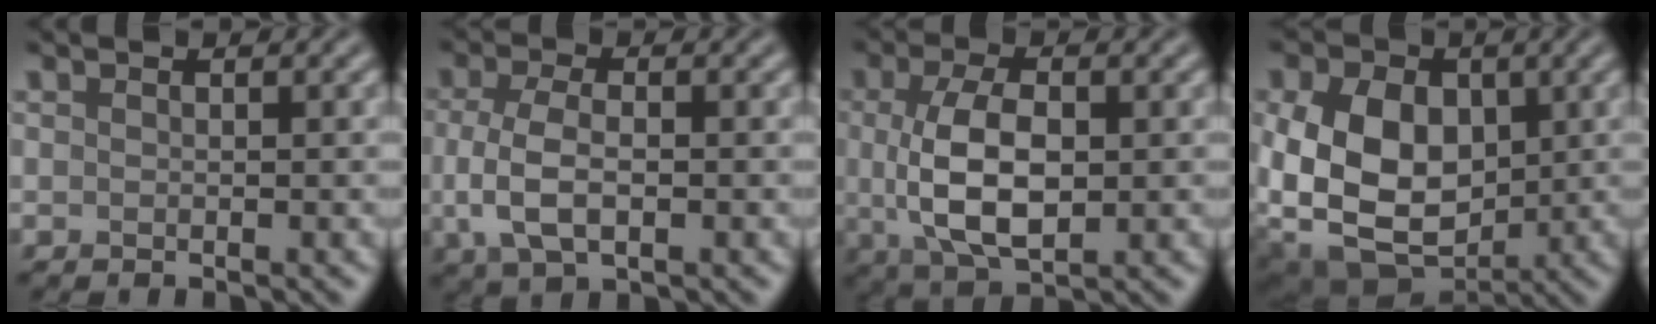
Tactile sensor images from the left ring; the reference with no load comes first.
{"total": 4.8, "force": [-0.5, 2.5, 4.0], "torque": [-0.093, -0.006, -0.011]}
{"total": 6.8, "force": [0.1, 3.3, 5.9], "torque": [-0.124, -0.001, 0.003]}
{"total": 12.7, "force": [0.3, 9.7, 8.2], "torque": [-0.148, -0.006, -0.001]}